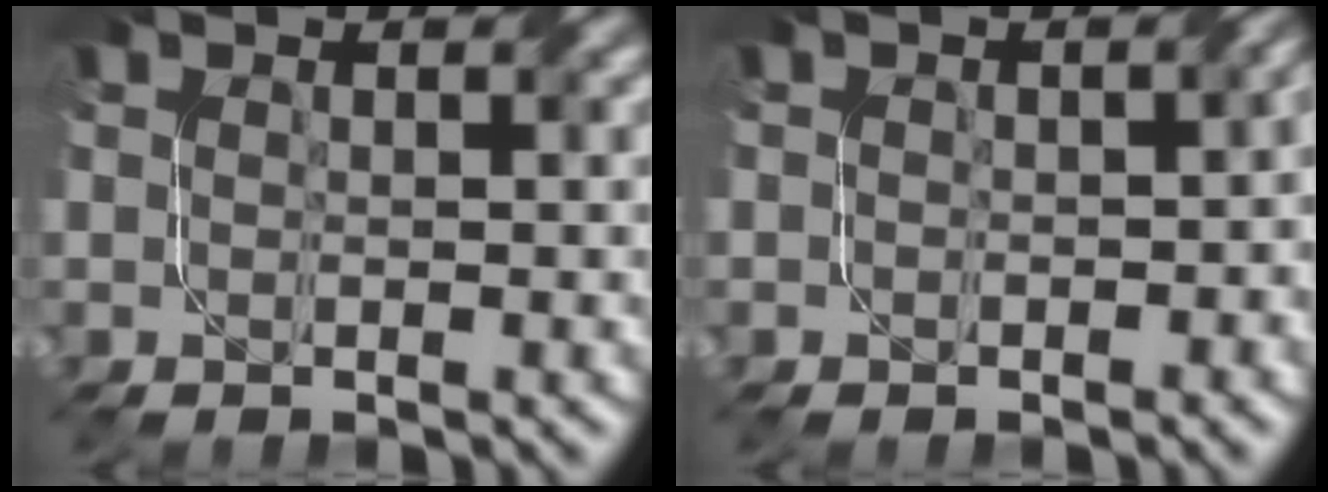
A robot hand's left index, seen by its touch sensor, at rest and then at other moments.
{"total": 3.3, "force": [-0.1, 2.3, 2.4], "torque": [-0.012, -0.004, 0.000]}